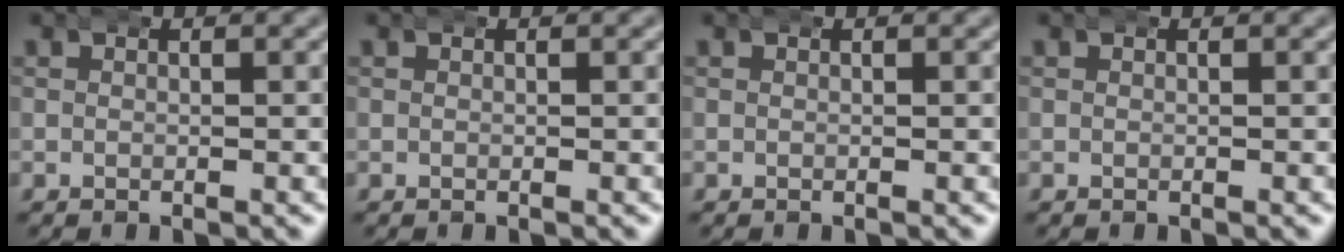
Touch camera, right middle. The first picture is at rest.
{"total": 0.0}
{"total": 0.0}
{"total": 0.0}